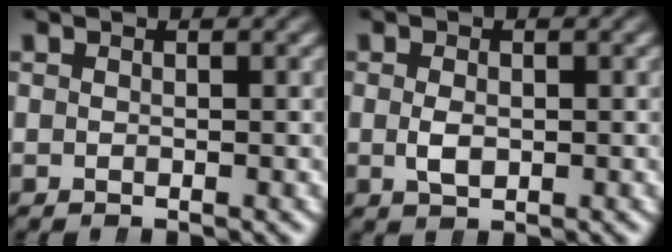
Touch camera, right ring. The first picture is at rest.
{"total": 1.2, "force": [-0.2, 0.5, 1.0], "torque": [-0.028, -0.015, 0.006]}